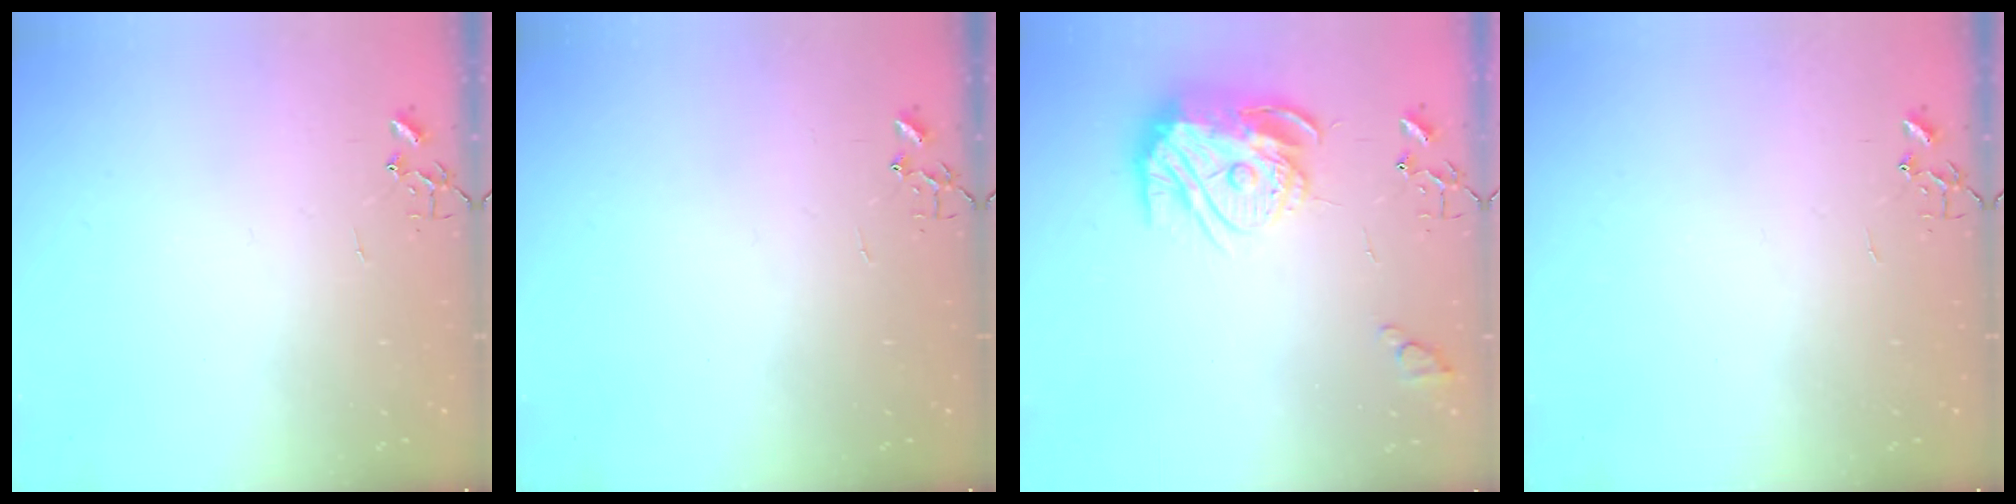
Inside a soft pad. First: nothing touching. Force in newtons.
{"total": 0.0}
{"total": 16.3, "press": 16.2, "slide": 1.6}
{"total": 0.0}